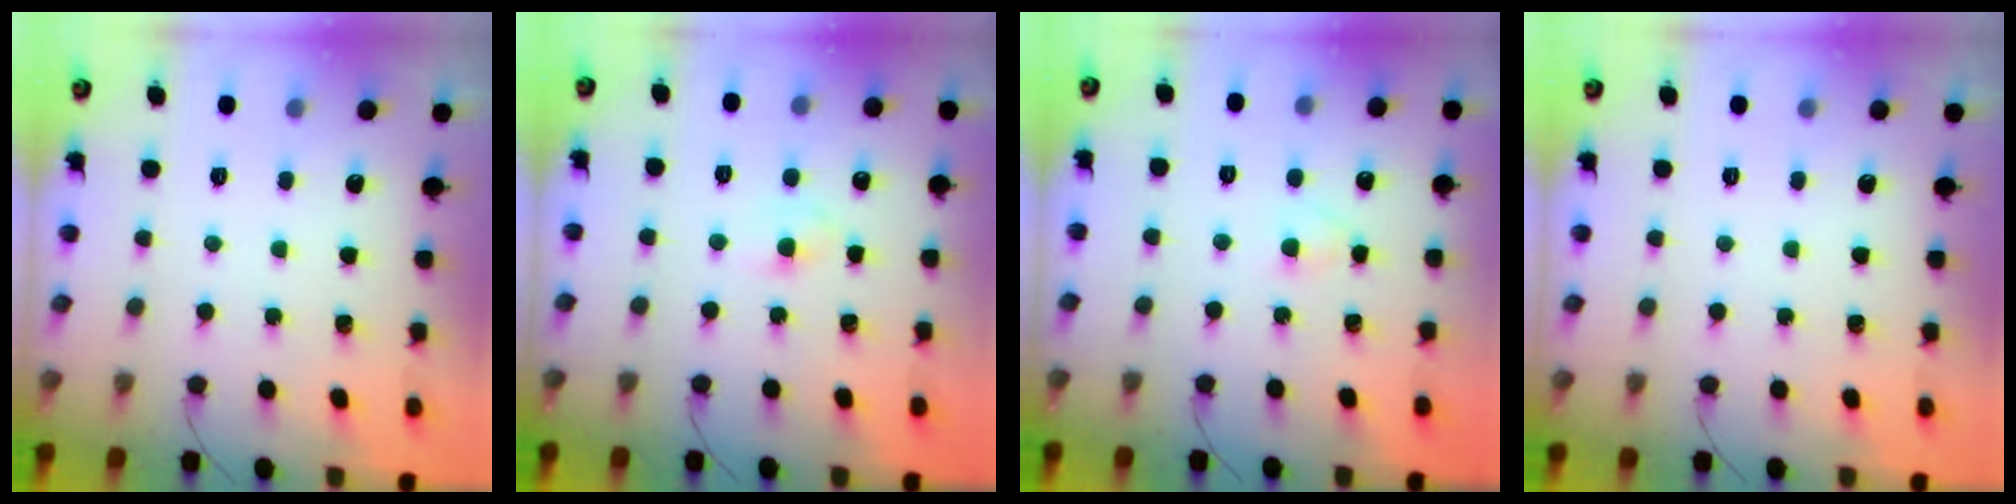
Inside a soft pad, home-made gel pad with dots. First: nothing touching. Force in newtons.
{"total": 2.4, "press": 2.1, "slide": 1.0}
{"total": 2.2, "press": 2.0, "slide": 1.0}
{"total": 0.0}